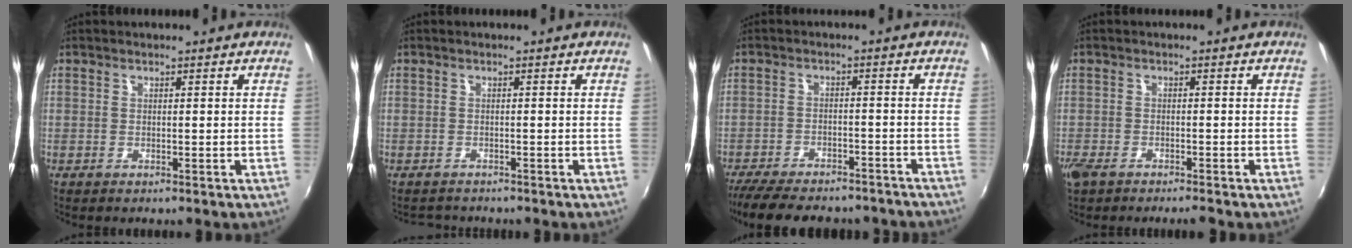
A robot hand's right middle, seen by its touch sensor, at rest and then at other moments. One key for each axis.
{"total": 2.2, "fx": -2.1, "fy": 0.8, "fz": 0.1, "tx": -0.008, "ty": -0.008, "tz": -0.034}
{"total": 19.4, "fx": -16.3, "fy": 6.0, "fz": 8.6, "tx": -0.182, "ty": -0.021, "tz": -0.223}
{"total": 4.7, "fx": -3.6, "fy": 1.4, "fz": 2.6, "tx": -0.071, "ty": -0.016, "tz": -0.070}